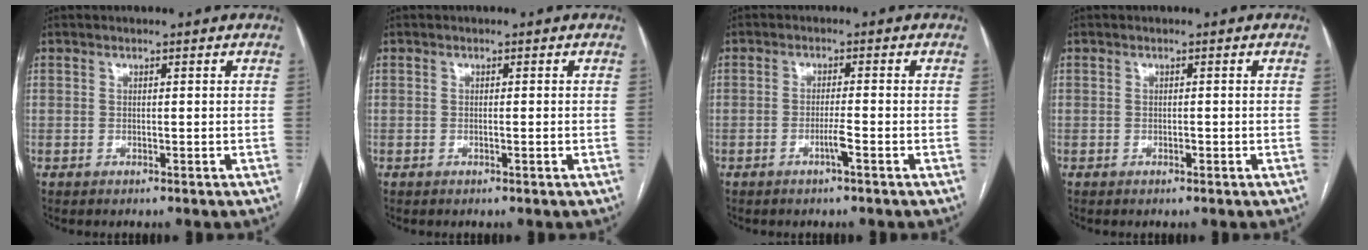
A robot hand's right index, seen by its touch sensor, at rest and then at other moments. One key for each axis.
{"total": 0.7, "fx": -0.2, "fy": -0.1, "fz": 0.7, "tx": -0.013, "ty": 0.000, "tz": 0.000}
{"total": 2.5, "fx": -1.2, "fy": -0.4, "fz": 2.1, "tx": -0.042, "ty": -0.003, "tz": -0.023}
{"total": 0.6, "fx": -0.3, "fy": 0.1, "fz": 0.5, "tx": -0.013, "ty": 0.000, "tz": -0.002}